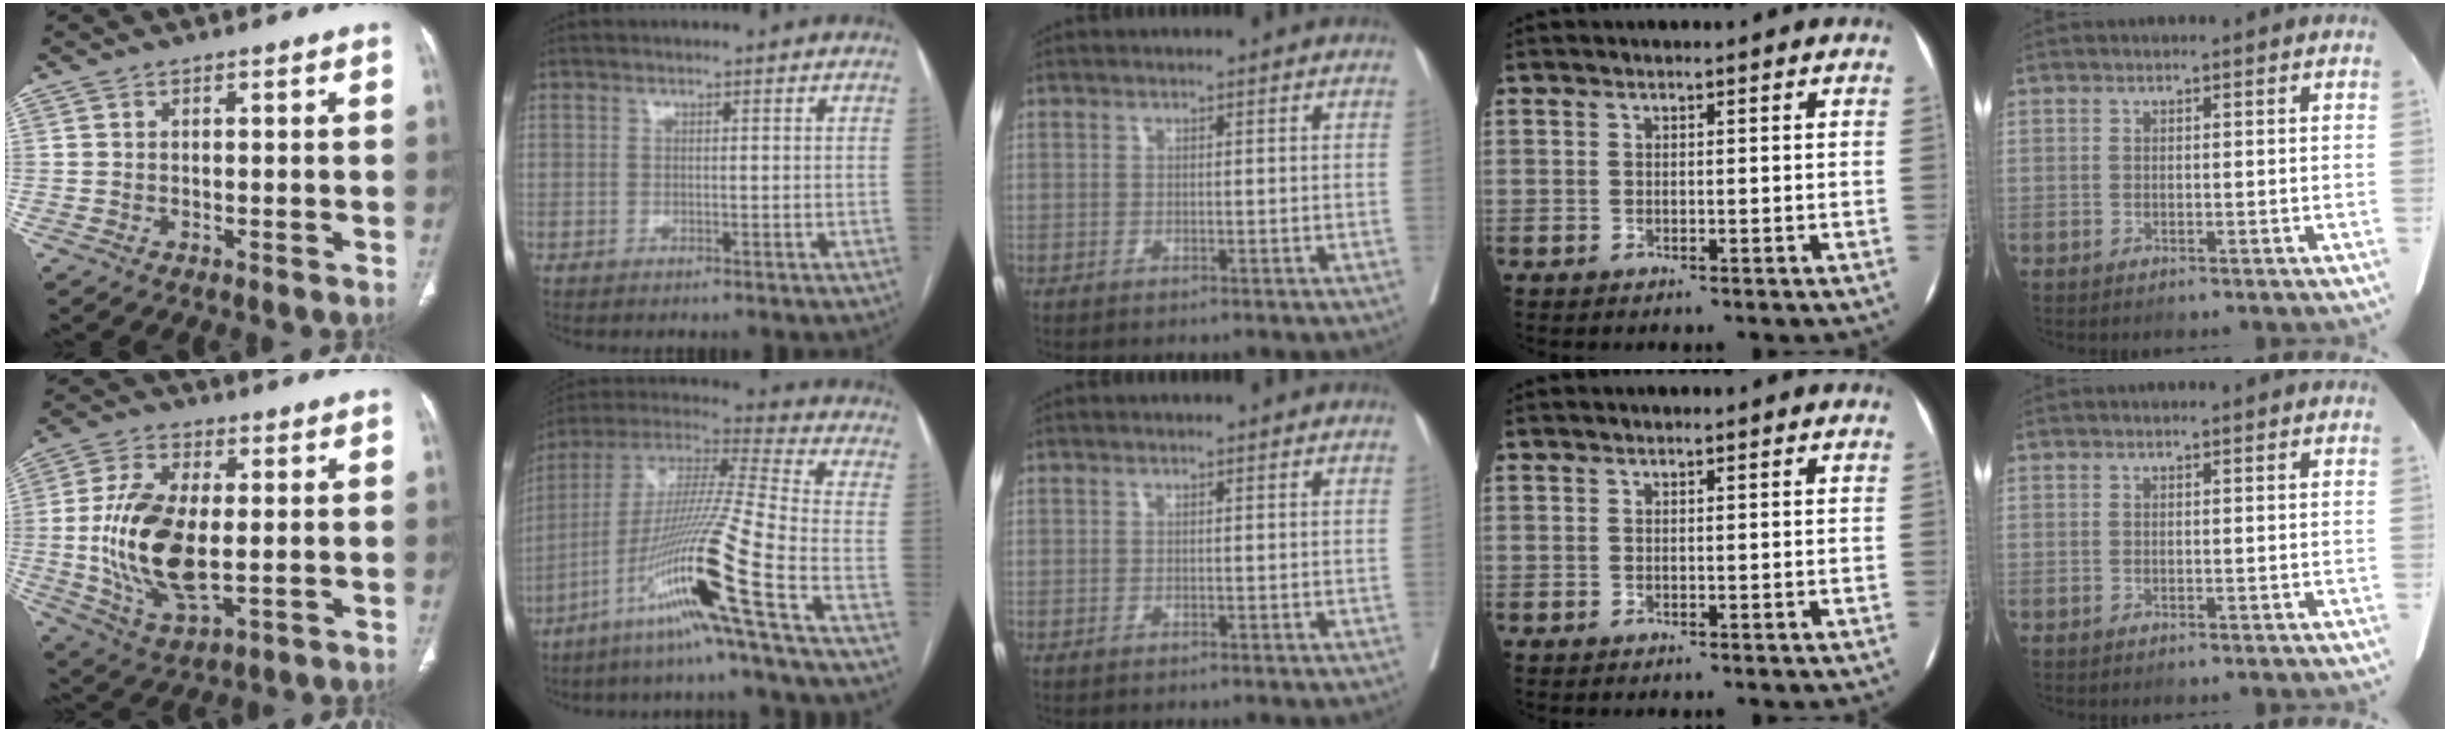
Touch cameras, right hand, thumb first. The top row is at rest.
{"thumb": {"total": 16.5, "force": [-0.4, 8.3, 14.2], "torque": [-0.280, -0.012, -0.001]}, "index": {"total": 19.8, "force": [-9.2, -2.0, 17.5], "torque": [-0.362, -0.029, -0.180]}}